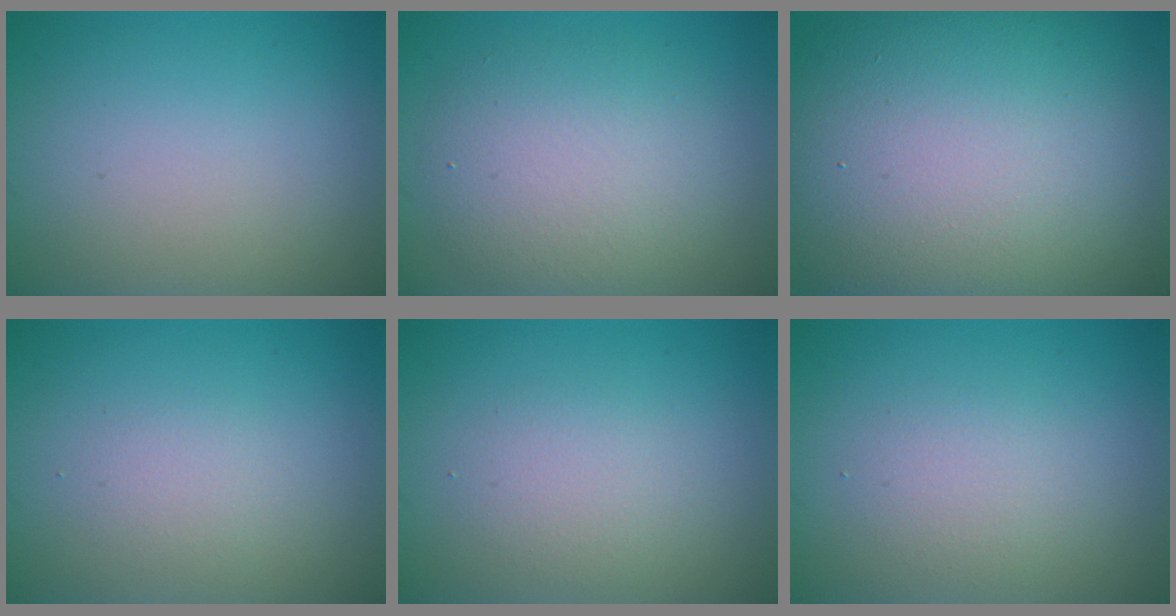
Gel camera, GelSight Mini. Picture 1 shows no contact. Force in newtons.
{"total": 5.4, "press": 5.3, "slide": 0.5}
{"total": 17.4, "press": 17.4, "slide": 0.9}
{"total": 1.4, "press": 1.4, "slide": 0.1}
{"total": 2.1, "press": 2.1, "slide": 0.0}
{"total": 1.9, "press": 1.9, "slide": 0.2}